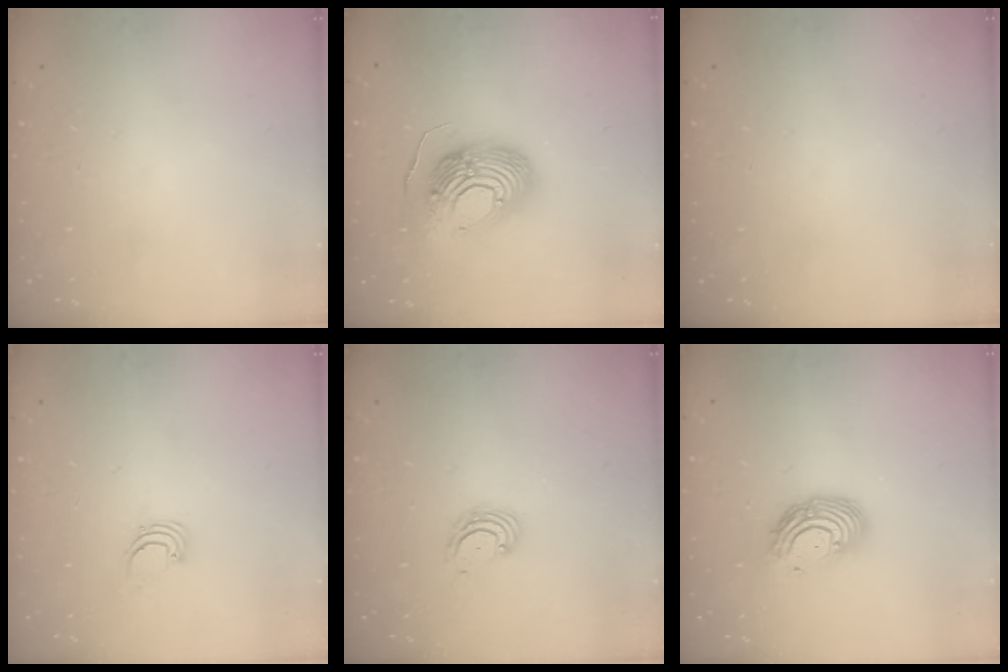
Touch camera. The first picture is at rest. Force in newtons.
{"total": 16.9, "press": 16.8, "slide": 1.6}
{"total": 0.0}
{"total": 1.9, "press": 1.9, "slide": 0.1}
{"total": 2.8, "press": 2.8, "slide": 0.3}
{"total": 10.7, "press": 10.6, "slide": 0.9}